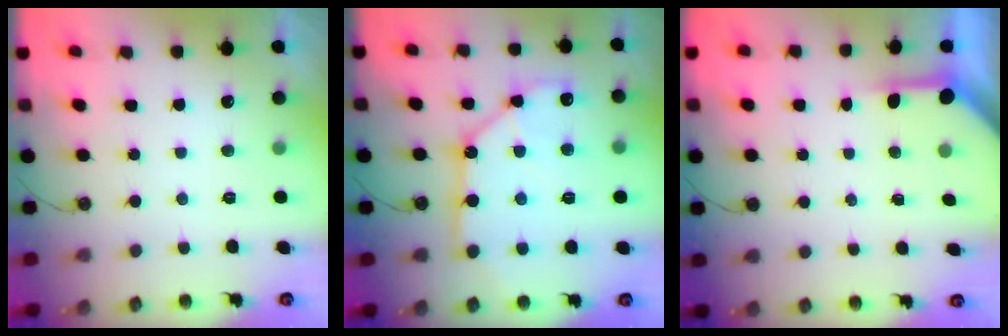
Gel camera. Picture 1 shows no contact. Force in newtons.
{"total": 12.5, "press": 12.4, "slide": 1.6}
{"total": 3.8, "press": 3.8, "slide": 0.5}